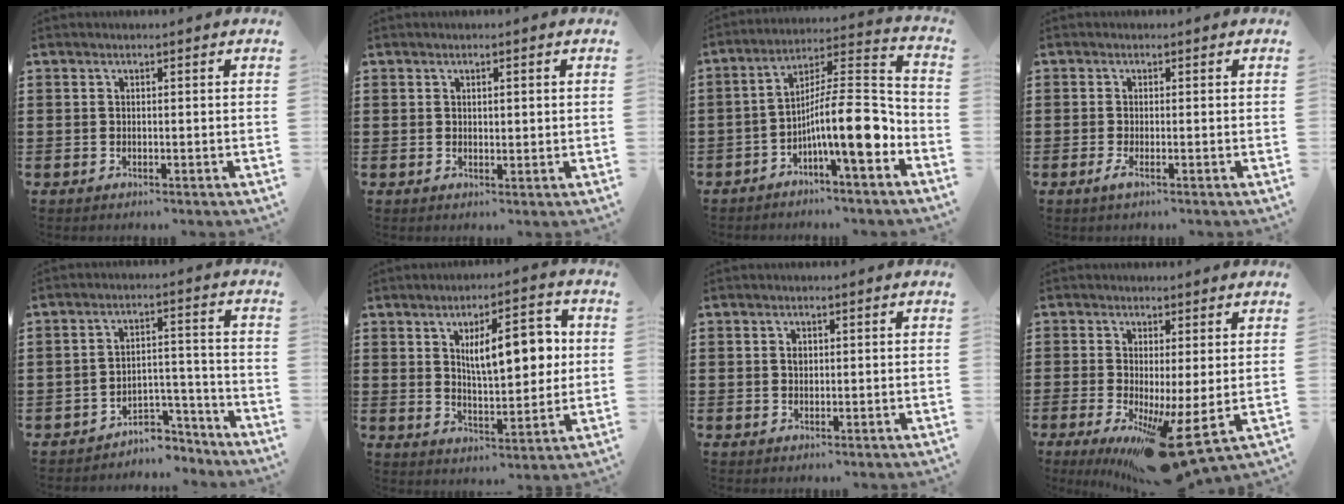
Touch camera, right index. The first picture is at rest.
{"total": 0.9, "force": [0.4, 0.4, 0.7], "torque": [-0.013, 0.003, 0.006]}
{"total": 12.0, "force": [-4.7, 2.2, 10.8], "torque": [-0.179, -0.016, -0.093]}
{"total": 1.6, "force": [-0.6, 0.1, 1.5], "torque": [-0.040, -0.011, -0.015]}
{"total": 4.9, "force": [-4.5, 1.7, 1.1], "torque": [-0.020, 0.013, -0.089]}
{"total": 10.3, "force": [2.5, 4.1, 9.1], "torque": [-0.143, 0.000, 0.035]}
{"total": 0.9, "force": [0.3, 0.6, 0.6], "torque": [-0.012, 0.003, 0.006]}
{"total": 8.3, "force": [-2.6, 1.0, 7.8], "torque": [-0.117, -0.019, -0.039]}